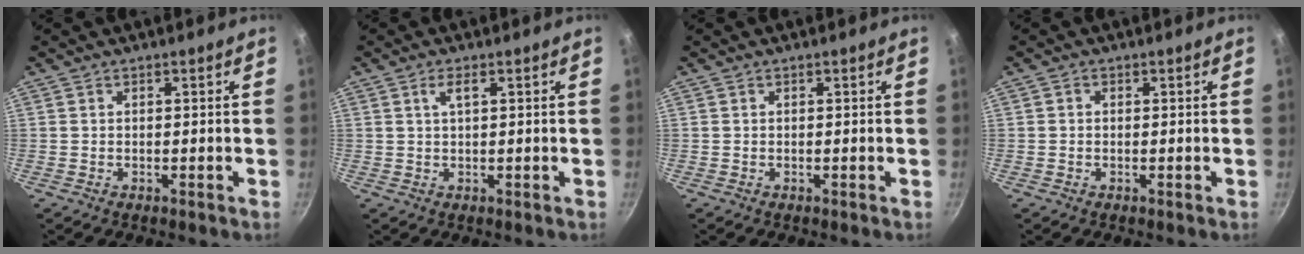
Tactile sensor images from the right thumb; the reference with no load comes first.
{"total": 2.1, "force": [0.8, 0.5, 1.9], "torque": [-0.036, 0.004, 0.020]}
{"total": 0.0}
{"total": 0.6, "force": [0.0, 0.5, 0.3], "torque": [-0.005, 0.003, -0.001]}